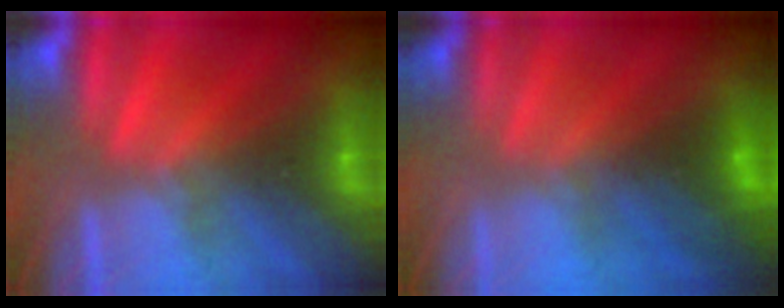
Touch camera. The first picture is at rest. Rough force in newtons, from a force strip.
{"total": 2.9}